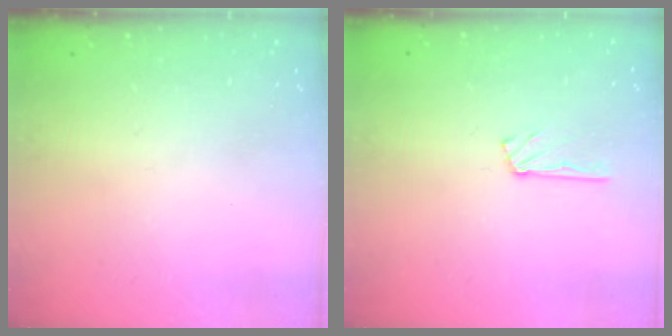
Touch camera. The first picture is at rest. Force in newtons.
{"total": 5.1, "press": 5.0, "slide": 0.5}